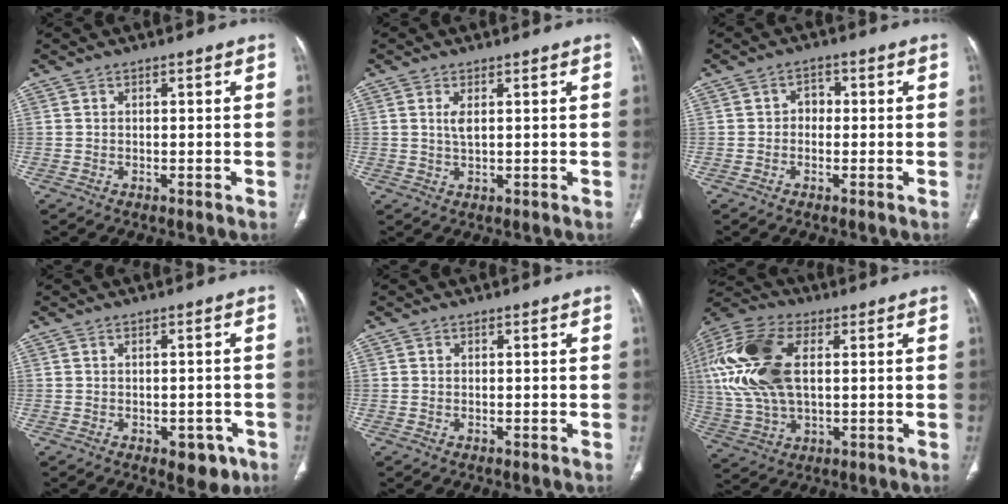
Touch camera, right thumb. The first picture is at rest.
{"total": 2.2, "force": [0.6, 0.8, 2.0], "torque": [-0.044, -0.003, 0.019]}
{"total": 2.5, "force": [-0.3, 2.1, 1.4], "torque": [-0.002, 0.012, -0.013]}
{"total": 4.7, "force": [-2.2, 2.7, 3.2], "torque": [-0.016, 0.011, -0.020]}
{"total": 0.0}
{"total": 20.3, "force": [3.8, 11.2, 16.6], "torque": [-0.370, 0.005, 0.068]}